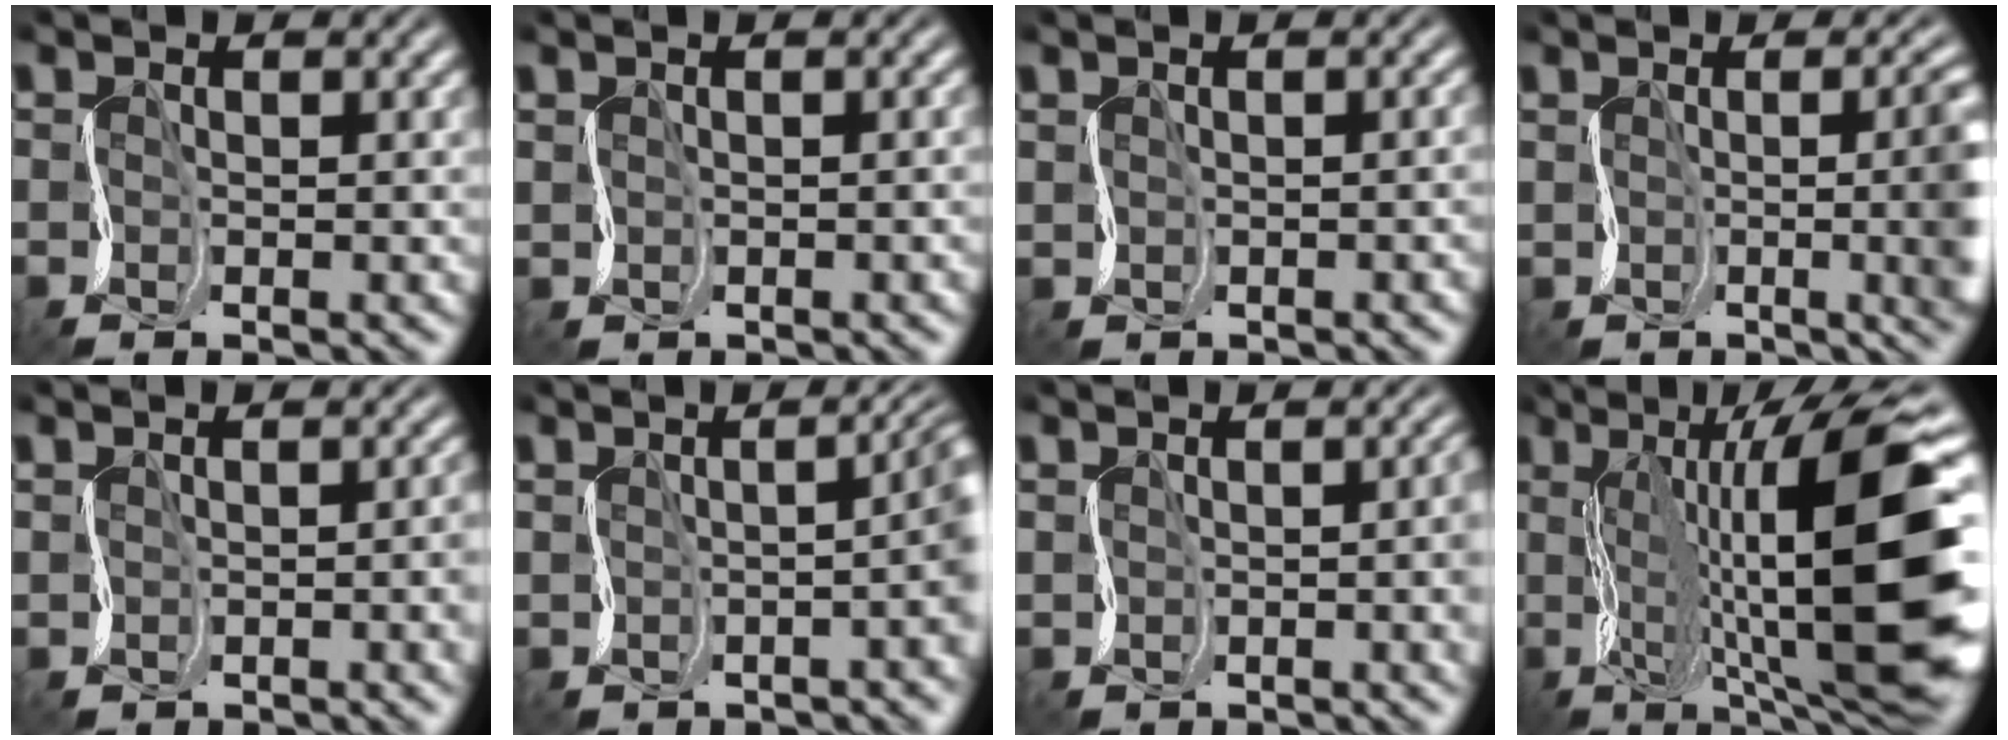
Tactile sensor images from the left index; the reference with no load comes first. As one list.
[{"total": 0.8, "force": [-0.2, 0.2, -0.8], "torque": [0.006, 0.011, 0.009]}, {"total": 0.9, "force": [-0.5, 0.6, -0.5], "torque": [0.011, 0.014, 0.007]}, {"total": 5.8, "force": [0.4, 2.1, 5.3], "torque": [-0.039, -0.005, 0.016]}, {"total": 1.1, "force": [-0.1, 0.6, 1.0], "torque": [-0.005, 0.004, 0.007]}, {"total": 4.7, "force": [-0.2, 1.8, 4.4], "torque": [-0.010, -0.003, 0.002]}, {"total": 2.0, "force": [0.3, 0.8, 1.8], "torque": [-0.010, 0.002, 0.011]}, {"total": 16.0, "force": [1.4, 4.5, 15.3], "torque": [-0.226, 0.027, 0.032]}]